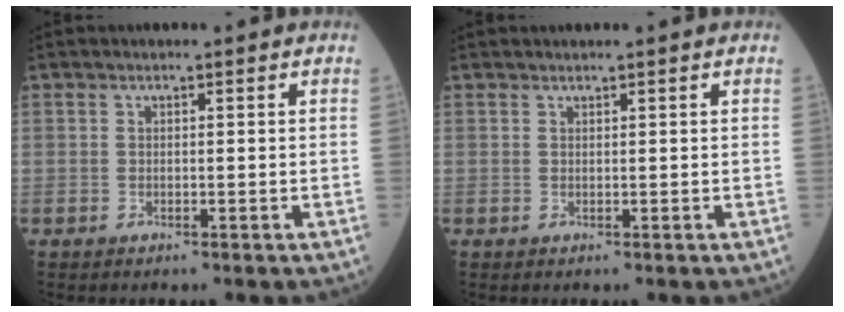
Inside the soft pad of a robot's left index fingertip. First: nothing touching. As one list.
[{"total": 0.6, "force": [0.6, -0.1, 0.1], "torque": [-0.006, 0.008, 0.015]}]